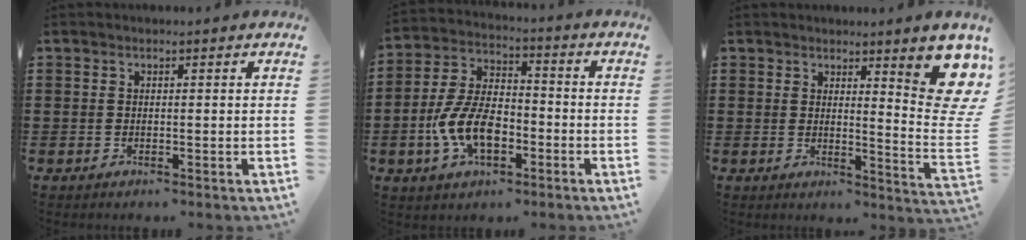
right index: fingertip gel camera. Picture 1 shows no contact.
{"total": 9.7, "force": [-3.3, 5.2, 7.5], "torque": [-0.182, -0.003, -0.067]}
{"total": 9.0, "force": [5.2, 1.7, 7.1], "torque": [-0.095, -0.052, 0.086]}